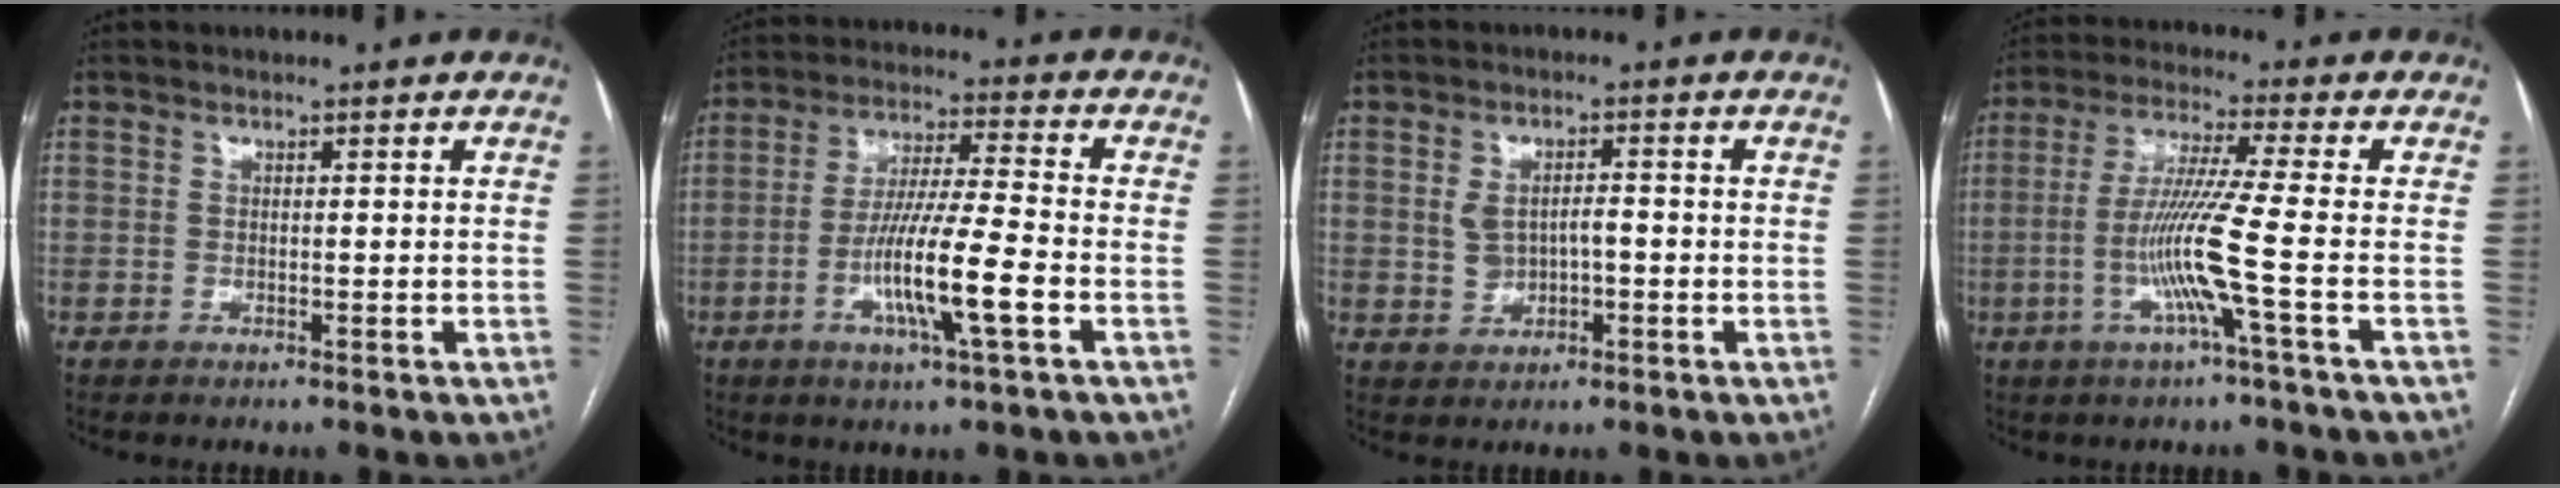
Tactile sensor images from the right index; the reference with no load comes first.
{"total": 11.6, "force": [-3.8, 0.2, 10.9], "torque": [-0.207, -0.008, -0.073]}
{"total": 4.2, "force": [-0.3, 2.6, 3.4], "torque": [-0.062, 0.011, 0.005]}
{"total": 9.8, "force": [-2.7, -1.8, 9.3], "torque": [-0.187, -0.009, -0.057]}